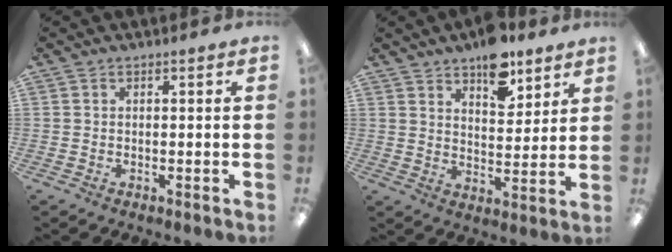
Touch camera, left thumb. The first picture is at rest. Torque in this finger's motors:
{"motor_torque": [1.95, 1.28, 1.19, -1.24, 0.14]}